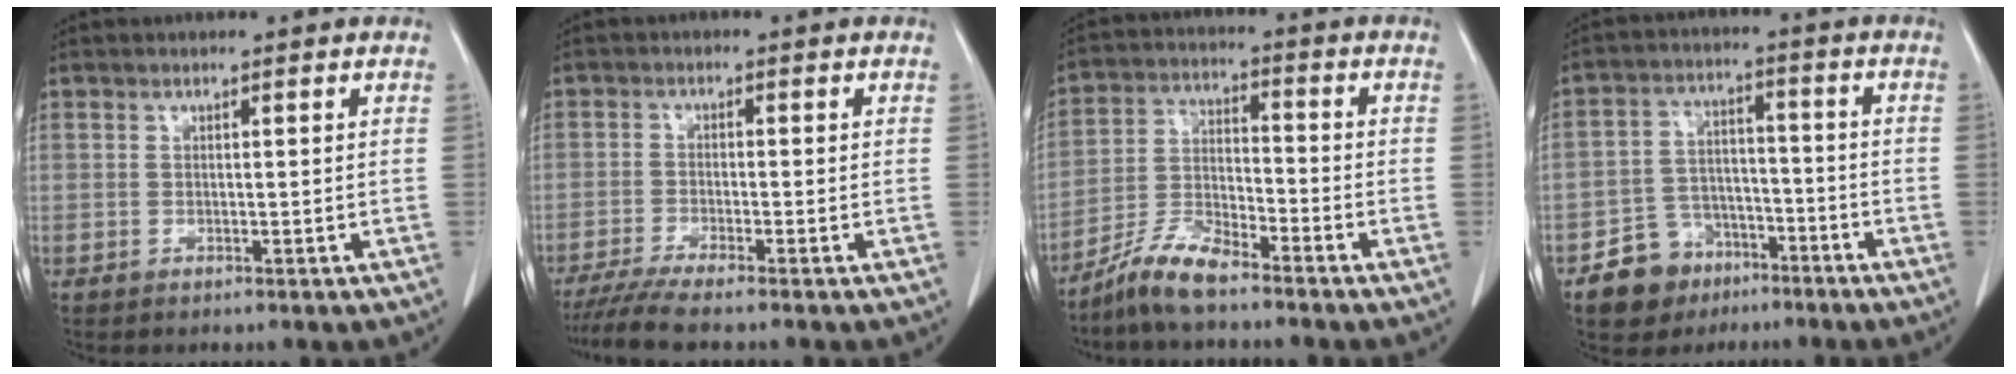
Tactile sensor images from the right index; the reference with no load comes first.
{"total": 5.4, "force": [-4.6, -0.8, 2.8], "torque": [-0.045, -0.017, -0.082]}
{"total": 7.4, "force": [-6.3, 1.4, 3.8], "torque": [-0.082, -0.007, -0.125]}
{"total": 8.2, "force": [-5.2, 5.9, 2.2], "torque": [-0.048, 0.016, -0.087]}